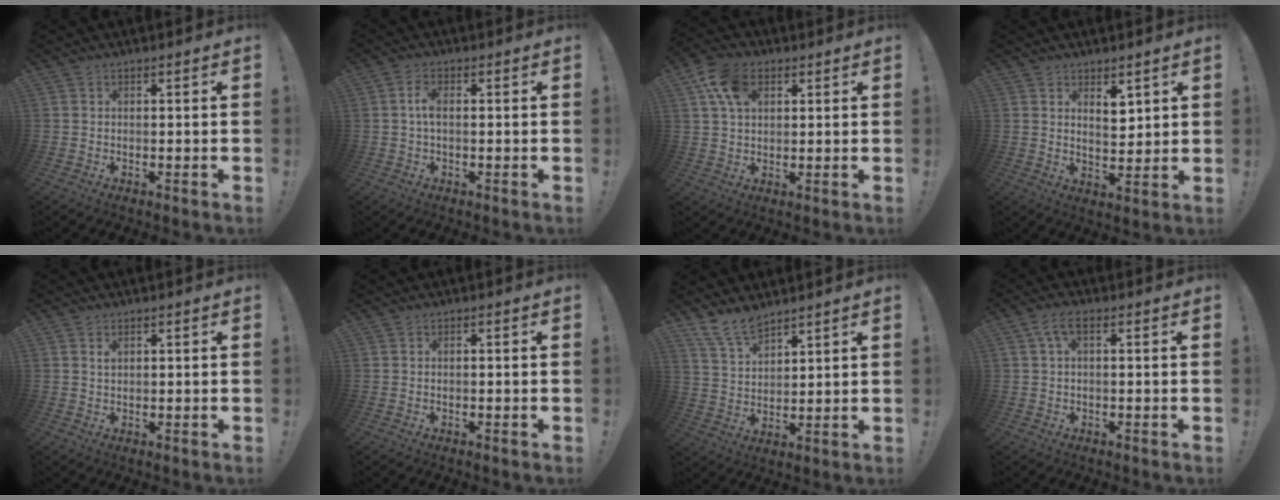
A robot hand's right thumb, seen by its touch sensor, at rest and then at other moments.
{"total": 3.7, "force": [0.1, 1.7, 3.3], "torque": [-0.062, 0.003, -0.001]}
{"total": 10.9, "force": [4.4, 7.0, 7.0], "torque": [-0.123, -0.001, 0.085]}
{"total": 6.1, "force": [4.2, 3.3, 2.9], "torque": [-0.025, -0.031, 0.072]}
{"total": 0.9, "force": [0.7, 0.5, 0.4], "torque": [0.007, -0.008, 0.010]}
{"total": 0.0}
{"total": 9.1, "force": [7.8, 3.4, 3.3], "torque": [-0.064, -0.051, 0.151]}
{"total": 4.4, "force": [1.0, 1.6, 4.0], "torque": [-0.086, 0.003, 0.018]}